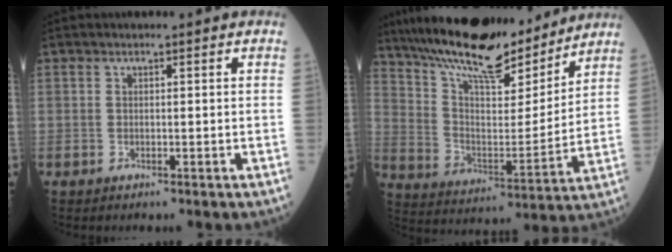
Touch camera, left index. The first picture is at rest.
{"total": 19.5, "force": [16.6, 4.6, 9.2], "torque": [-0.164, 0.001, 0.275]}